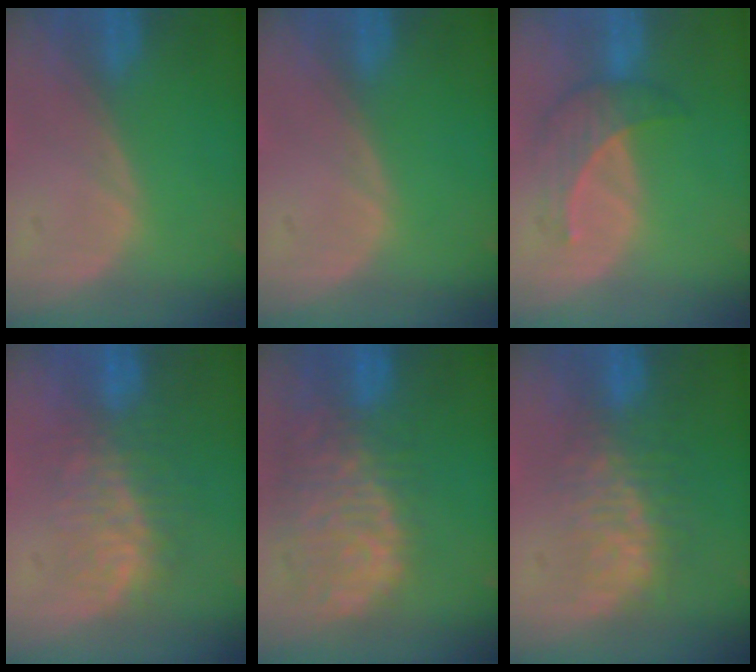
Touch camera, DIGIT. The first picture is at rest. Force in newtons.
{"total": 0.0}
{"total": 4.5, "press": 4.5, "slide": 0.4}
{"total": 7.7, "press": 7.3, "slide": 2.7}
{"total": 11.5, "press": 9.7, "slide": 6.3}
{"total": 7.7, "press": 7.1, "slide": 3.1}